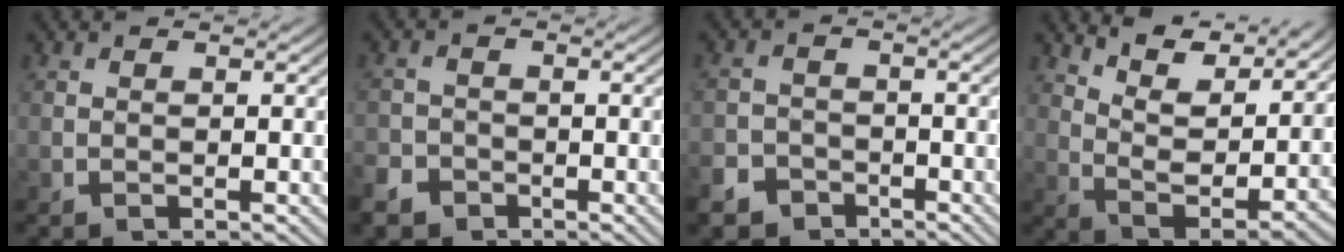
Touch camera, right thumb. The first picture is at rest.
{"total": 3.6, "force": [-2.8, 2.2, 0.3], "torque": [-0.002, -0.018, -0.047]}
{"total": 5.4, "force": [-4.3, 3.2, 0.6], "torque": [0.007, -0.020, -0.077]}
{"total": 7.7, "force": [4.3, 3.4, 5.4], "torque": [-0.107, -0.014, 0.077]}